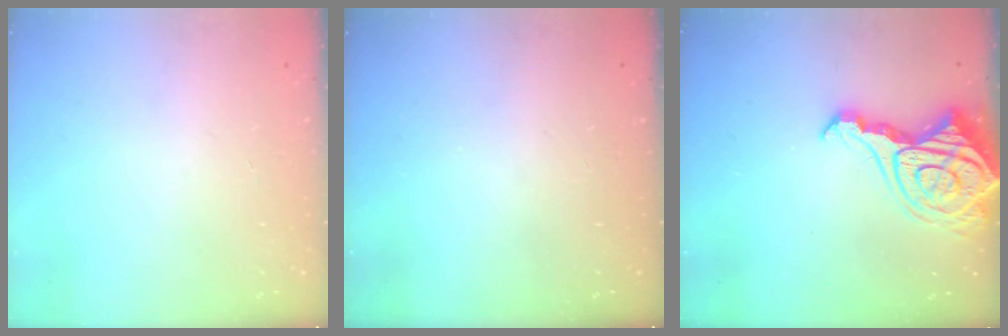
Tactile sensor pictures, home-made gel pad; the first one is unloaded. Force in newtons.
{"total": 0.0}
{"total": 16.4, "press": 16.3, "slide": 1.9}